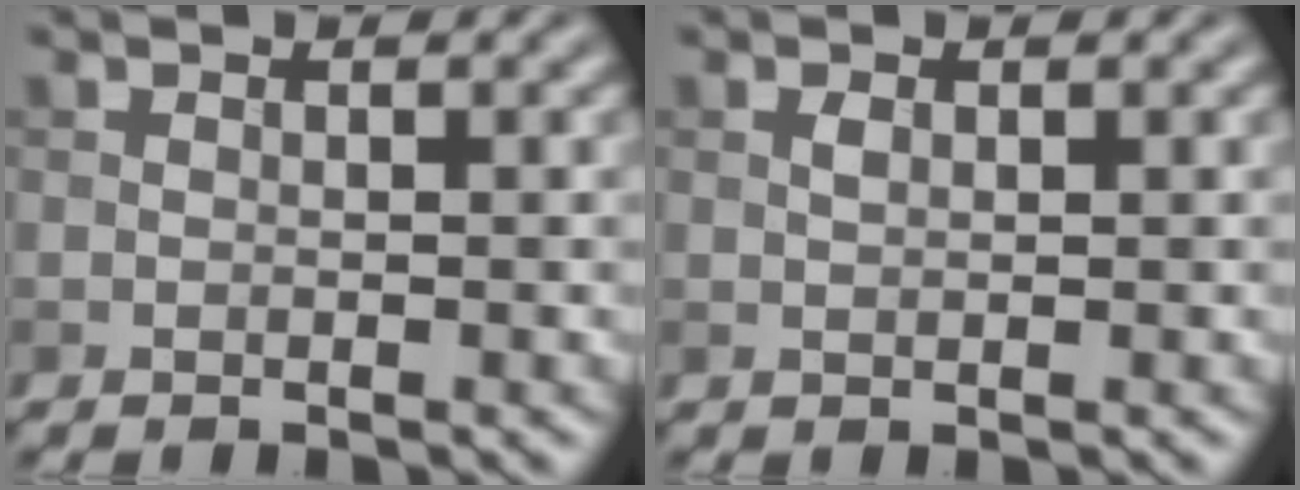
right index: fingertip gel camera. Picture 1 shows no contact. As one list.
[{"total": 0.7, "force": [0.2, 0.4, 0.6], "torque": [-0.014, 0.001, 0.005]}]